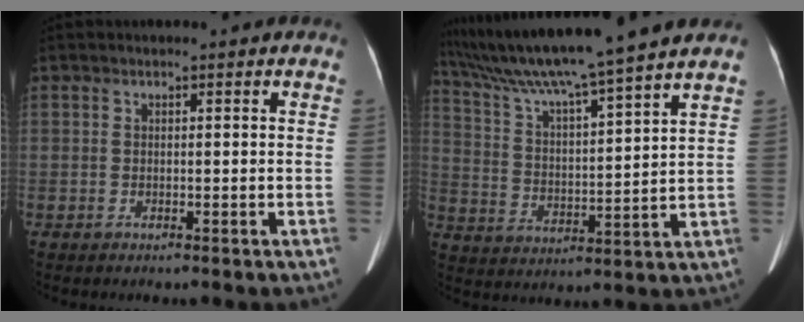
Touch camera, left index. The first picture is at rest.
{"total": 16.5, "force": [14.1, -1.8, 8.3], "torque": [-0.154, 0.005, 0.230]}